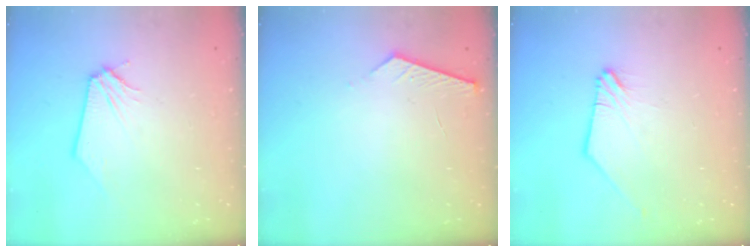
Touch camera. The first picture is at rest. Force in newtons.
{"total": 3.5, "press": 3.5, "slide": 0.4}
{"total": 1.2, "press": 1.2, "slide": 0.2}